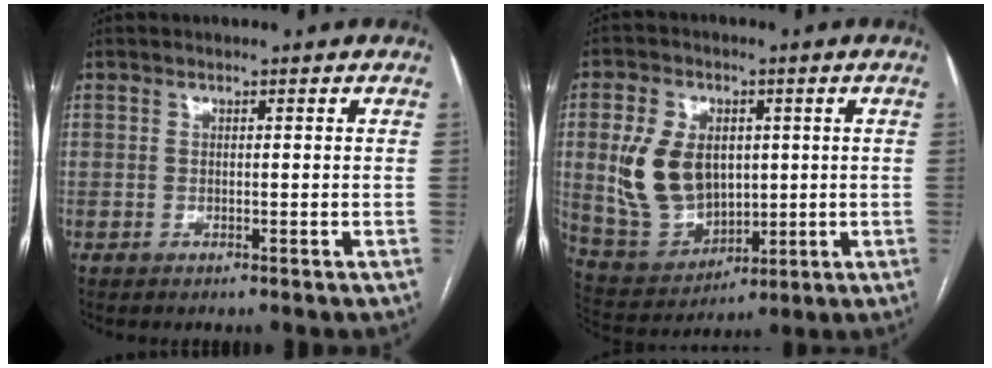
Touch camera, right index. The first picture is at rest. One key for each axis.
{"total": 12.8, "fx": 1.7, "fy": 8.9, "fz": 9.1, "tx": -0.199, "ty": 0.015, "tz": 0.054}